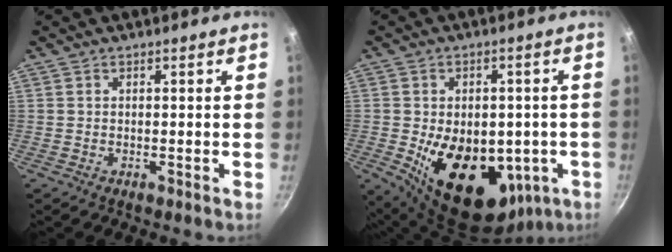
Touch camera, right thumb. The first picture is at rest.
{"total": 20.7, "force": [-4.3, 13.3, 15.2], "torque": [-0.205, -0.006, -0.039]}